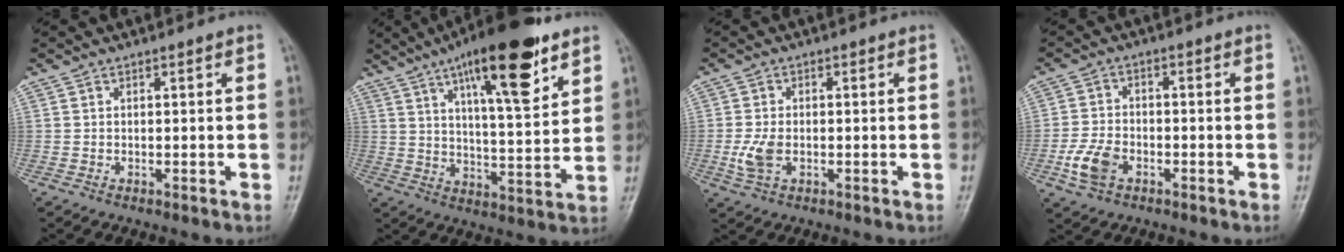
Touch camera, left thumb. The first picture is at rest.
{"total": 18.7, "force": [10.4, 5.0, 14.7], "torque": [-0.205, -0.039, 0.163]}
{"total": 4.7, "force": [-1.0, 2.8, 3.6], "torque": [-0.081, 0.001, -0.019]}
{"total": 6.6, "force": [-2.8, 4.3, 4.1], "torque": [-0.081, 0.010, -0.055]}